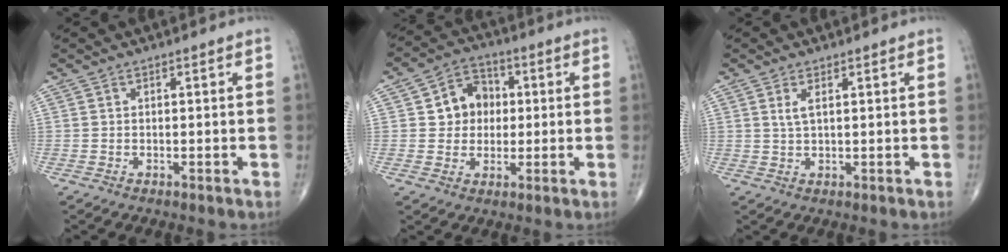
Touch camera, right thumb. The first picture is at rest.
{"total": 8.5, "force": [1.0, 7.4, 4.1], "torque": [-0.024, 0.009, 0.009]}
{"total": 2.3, "force": [0.9, 0.9, 2.0], "torque": [-0.045, -0.001, 0.023]}